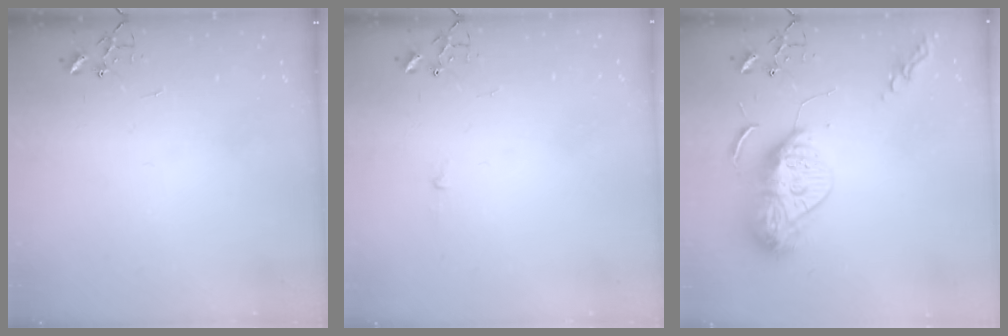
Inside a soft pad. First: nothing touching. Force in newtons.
{"total": 2.7, "press": 2.7, "slide": 0.3}
{"total": 12.9, "press": 12.8, "slide": 1.3}